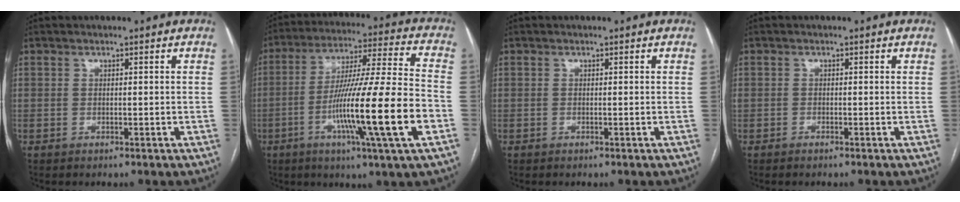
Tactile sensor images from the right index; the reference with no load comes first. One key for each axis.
{"total": 19.8, "fx": -6.1, "fy": -0.7, "fz": 18.9, "tx": -0.327, "ty": -0.014, "tz": -0.109}
{"total": 0.0}
{"total": 0.8, "fx": -0.6, "fy": 0.3, "fz": 0.4, "tx": -0.007, "ty": 0.000, "tz": -0.008}